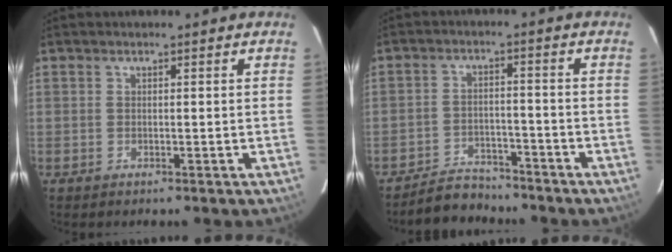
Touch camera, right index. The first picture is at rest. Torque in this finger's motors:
{"motor_torque": [-0.71, -0.23, -0.22, -0.09]}